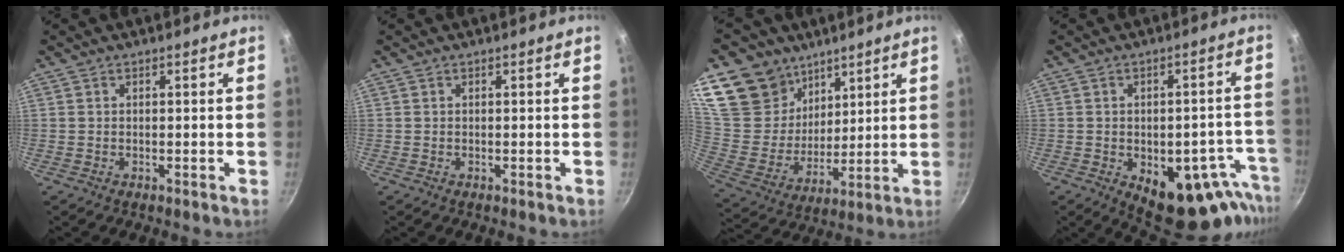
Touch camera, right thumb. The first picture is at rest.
{"total": 0.0}
{"total": 19.7, "force": [12.7, 13.4, 7.0], "torque": [-0.108, -0.069, 0.245]}
{"total": 18.0, "force": [-8.9, 9.8, 12.2], "torque": [-0.073, 0.016, -0.109]}